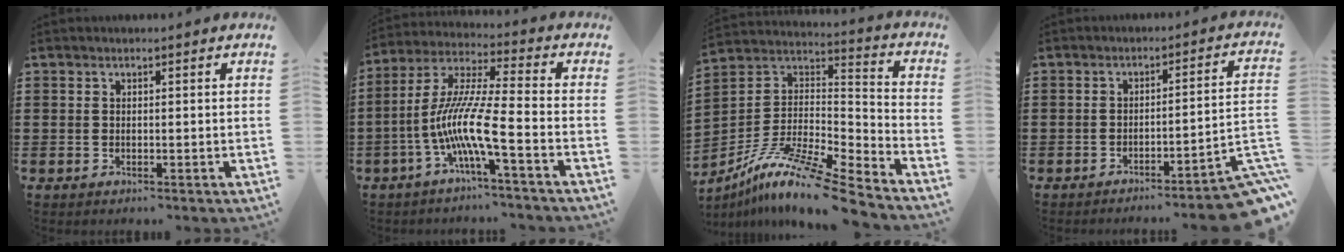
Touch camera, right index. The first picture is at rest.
{"total": 10.6, "force": [-4.5, 0.4, 9.6], "torque": [-0.217, -0.026, -0.098]}
{"total": 11.9, "force": [-9.2, 1.1, 7.5], "torque": [-0.138, 0.008, -0.178]}
{"total": 5.9, "force": [-4.4, 0.0, 3.9], "torque": [-0.062, -0.009, -0.083]}